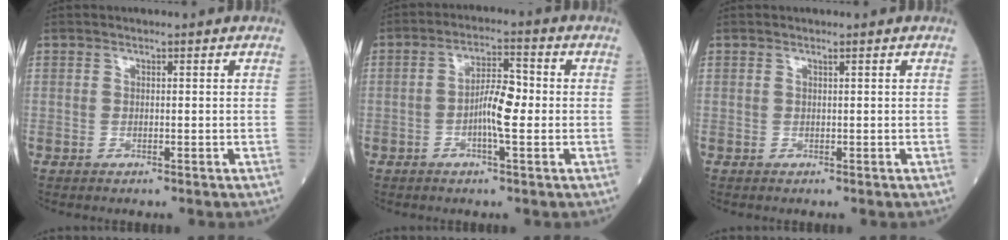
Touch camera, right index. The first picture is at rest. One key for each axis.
{"total": 5.7, "fx": -0.9, "fy": 1.0, "fz": 5.5, "tx": -0.101, "ty": 0.011, "tz": -0.018}
{"total": 0.0}